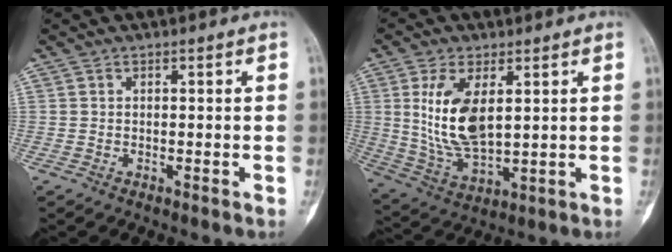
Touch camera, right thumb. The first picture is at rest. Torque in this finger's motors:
{"motor_torque": [-0.06, 0.37, 0.73, 0.56, 0.17]}